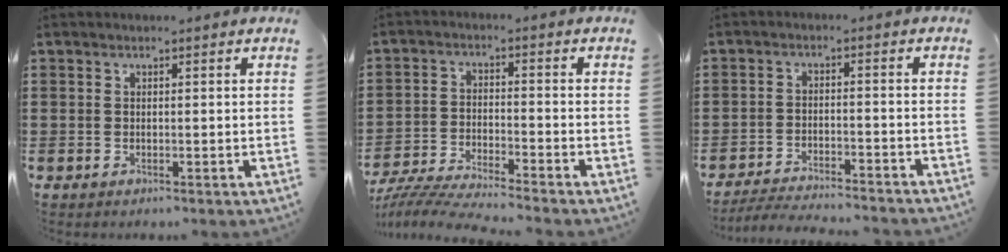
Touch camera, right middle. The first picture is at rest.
{"total": 5.4, "force": [-5.2, -0.2, 1.4], "torque": [-0.044, -0.016, -0.108]}
{"total": 4.3, "force": [-4.2, -0.1, 0.9], "torque": [-0.022, -0.004, -0.087]}